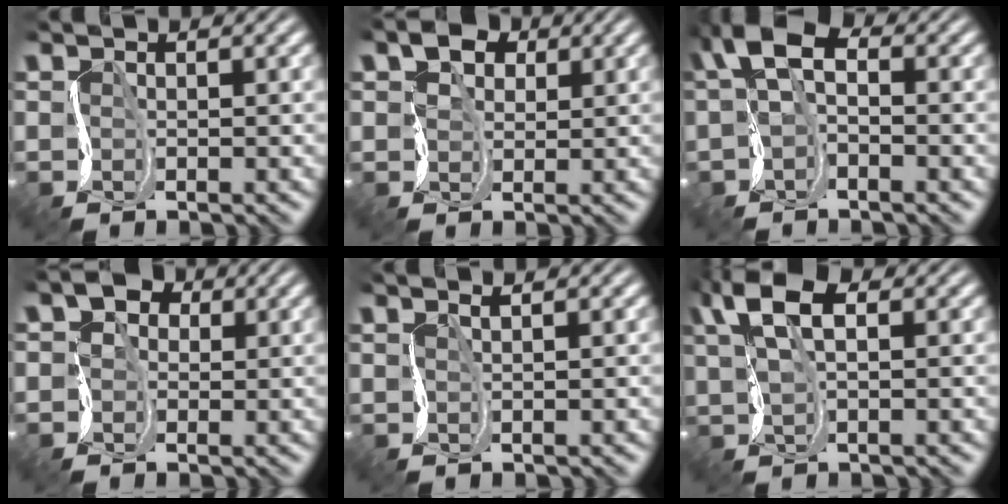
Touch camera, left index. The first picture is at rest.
{"total": 3.0, "force": [1.0, 2.2, 1.8], "torque": [-0.039, 0.000, 0.005]}
{"total": 6.7, "force": [0.7, 4.3, 5.1], "torque": [-0.106, 0.022, -0.005]}
{"total": 2.9, "force": [0.3, 2.3, 1.8], "torque": [-0.030, 0.004, -0.013]}
{"total": 1.0, "force": [0.4, 0.1, 0.9], "torque": [-0.012, 0.002, -0.004]}
{"total": 5.8, "force": [1.5, 3.0, 4.8], "torque": [-0.111, 0.013, 0.019]}